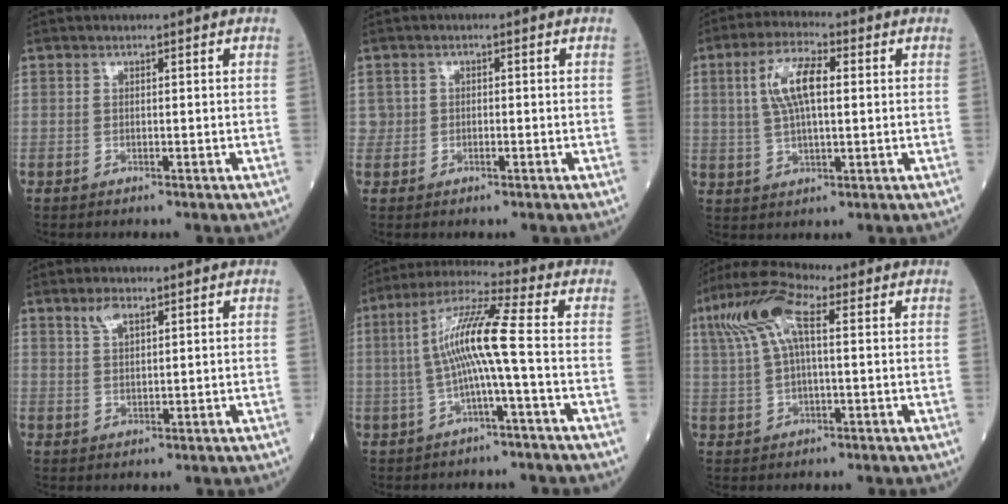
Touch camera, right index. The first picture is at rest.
{"total": 1.2, "force": [-0.1, 1.1, 0.2], "torque": [-0.001, 0.004, 0.000]}
{"total": 8.3, "force": [2.0, 2.5, 7.7], "torque": [-0.160, 0.015, 0.040]}
{"total": 2.7, "force": [1.9, 0.8, 1.7], "torque": [-0.038, 0.003, 0.042]}
{"total": 9.4, "force": [-0.6, -0.7, 9.4], "torque": [-0.184, 0.025, -0.013]}
{"total": 9.2, "force": [3.2, 2.7, 8.2], "torque": [-0.187, 0.040, 0.060]}